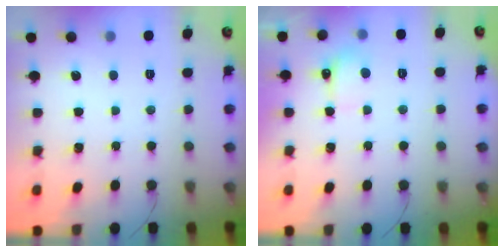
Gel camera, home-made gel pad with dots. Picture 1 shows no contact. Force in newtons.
{"total": 6.0, "press": 5.9, "slide": 1.1}